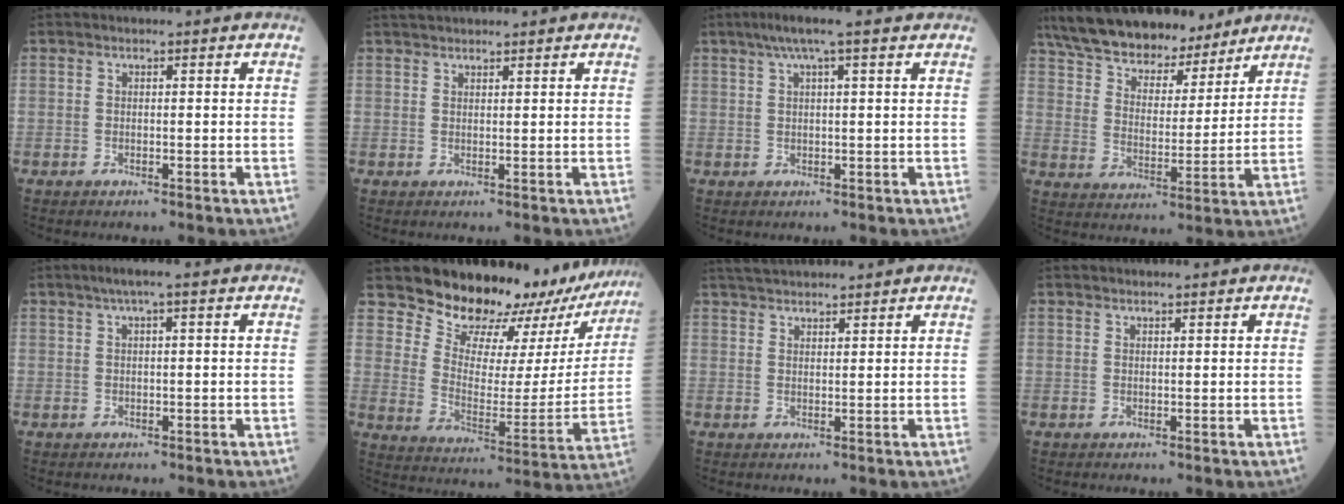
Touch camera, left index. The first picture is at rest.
{"total": 4.2, "force": [3.8, 0.8, 1.6], "torque": [-0.020, 0.035, 0.064]}
{"total": 6.2, "force": [4.2, 0.4, 4.5], "torque": [-0.079, 0.034, 0.070]}
{"total": 18.1, "force": [15.4, 5.9, 7.4], "torque": [-0.135, 0.024, 0.252]}
{"total": 2.8, "force": [1.6, 0.0, 2.2], "torque": [-0.043, 0.016, 0.029]}
{"total": 23.1, "force": [20.3, 7.9, 7.5], "torque": [-0.092, -0.050, 0.257]}
{"total": 6.7, "force": [6.2, 1.1, 2.4], "torque": [-0.040, 0.038, 0.105]}
{"total": 2.0, "force": [1.9, 0.3, 0.6], "torque": [-0.004, 0.021, 0.030]}